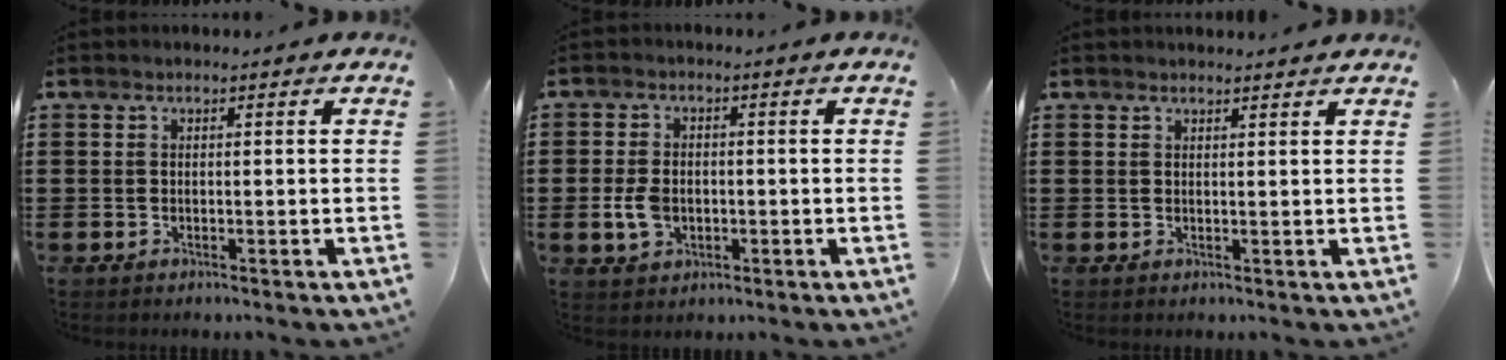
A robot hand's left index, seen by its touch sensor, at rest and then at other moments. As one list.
[{"total": 4.4, "force": [-0.8, 3.0, 3.1], "torque": [-0.081, 0.000, -0.019]}, {"total": 1.1, "force": [1.1, 0.1, 0.1], "torque": [-0.005, 0.000, 0.022]}]